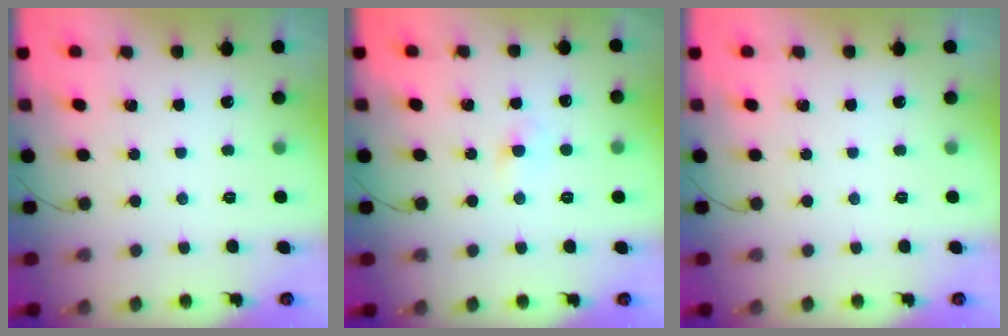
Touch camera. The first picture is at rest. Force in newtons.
{"total": 2.7, "press": 2.4, "slide": 1.2}
{"total": 0.0}